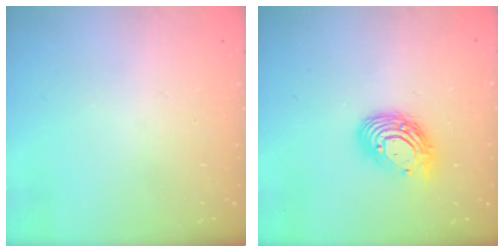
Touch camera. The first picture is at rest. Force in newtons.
{"total": 11.8, "press": 11.8, "slide": 1.0}